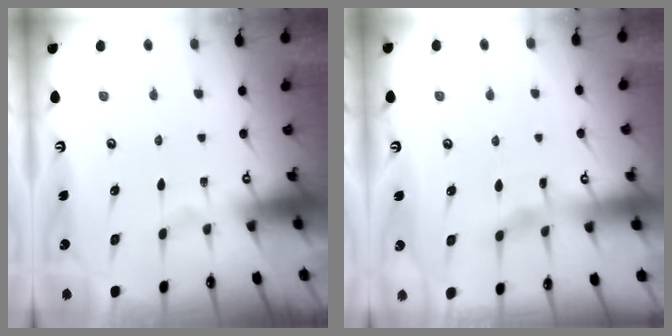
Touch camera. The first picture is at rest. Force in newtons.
{"total": 3.3, "press": 3.3, "slide": 0.4}